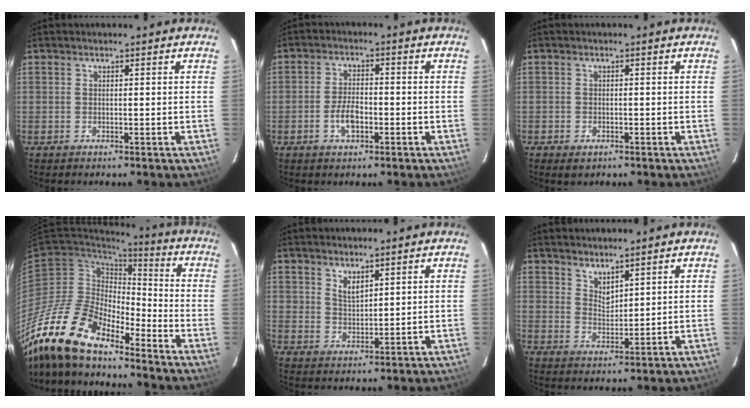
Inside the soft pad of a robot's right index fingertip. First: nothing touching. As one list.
[{"total": 4.9, "force": [-2.0, 2.5, 3.7], "torque": [-0.076, 0.006, -0.034]}, {"total": 2.2, "force": [-1.3, 1.6, 0.9], "torque": [-0.018, -0.004, -0.018]}, {"total": 19.7, "force": [-15.9, 6.2, 10.0], "torque": [-0.198, -0.035, -0.303]}, {"total": 3.0, "force": [2.4, 1.2, 1.3], "torque": [-0.020, -0.001, 0.046]}, {"total": 3.6, "force": [3.2, 1.1, 1.3], "torque": [-0.019, -0.006, 0.056]}]